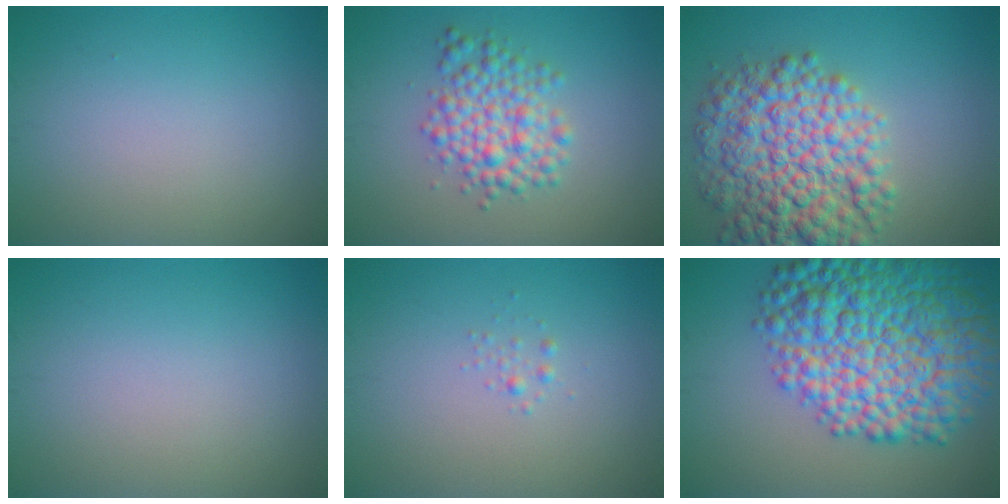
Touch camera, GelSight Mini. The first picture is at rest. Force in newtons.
{"total": 4.5, "press": 4.5, "slide": 0.1}
{"total": 9.8, "press": 9.8, "slide": 0.2}
{"total": 0.0}
{"total": 0.6, "press": 0.6, "slide": 0.0}
{"total": 13.4, "press": 13.4, "slide": 0.0}